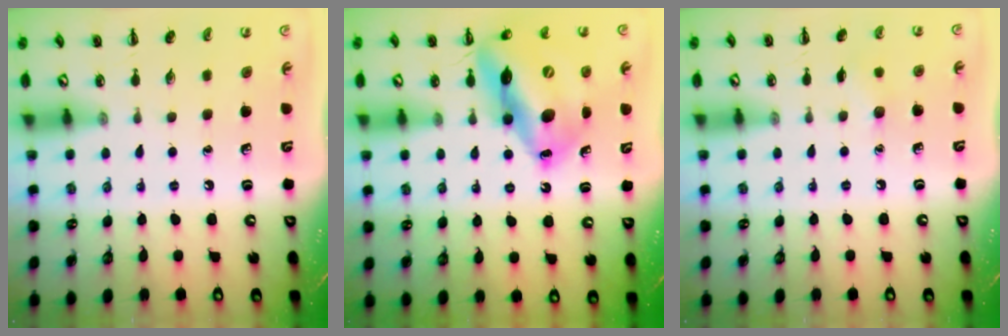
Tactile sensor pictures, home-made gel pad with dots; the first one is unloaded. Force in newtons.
{"total": 20.1, "press": 19.6, "slide": 4.5}
{"total": 5.1, "press": 5.0, "slide": 0.9}